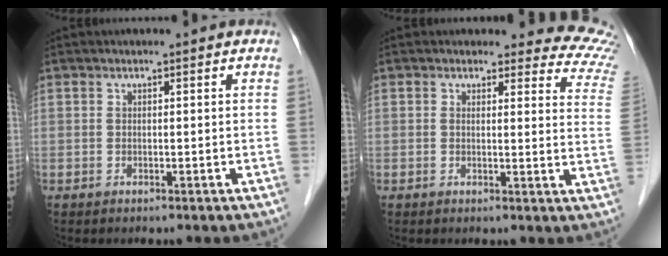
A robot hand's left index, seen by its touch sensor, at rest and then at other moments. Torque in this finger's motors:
{"motor_torque": [0.16, -0.35, -0.53, -0.18]}